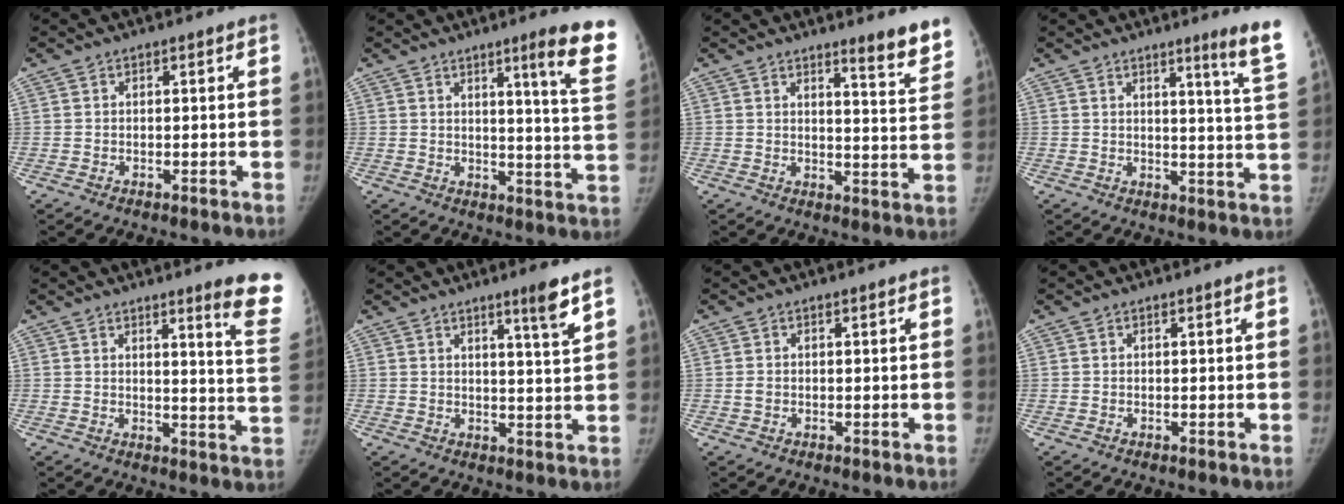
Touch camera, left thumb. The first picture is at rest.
{"total": 13.1, "force": [7.7, 0.2, 10.6], "torque": [-0.124, -0.050, 0.089]}
{"total": 8.3, "force": [6.6, 0.7, 5.0], "torque": [-0.047, -0.053, 0.079]}
{"total": 8.8, "force": [6.0, -1.2, 6.4], "torque": [-0.078, -0.058, 0.066]}
{"total": 11.2, "force": [8.1, 0.1, 7.7], "torque": [-0.074, -0.067, 0.083]}
{"total": 5.1, "force": [3.3, -0.4, 3.8], "torque": [-0.050, -0.031, 0.050]}
{"total": 1.0, "force": [0.0, 0.8, 0.6], "torque": [-0.008, 0.004, 0.004]}
{"total": 0.0}